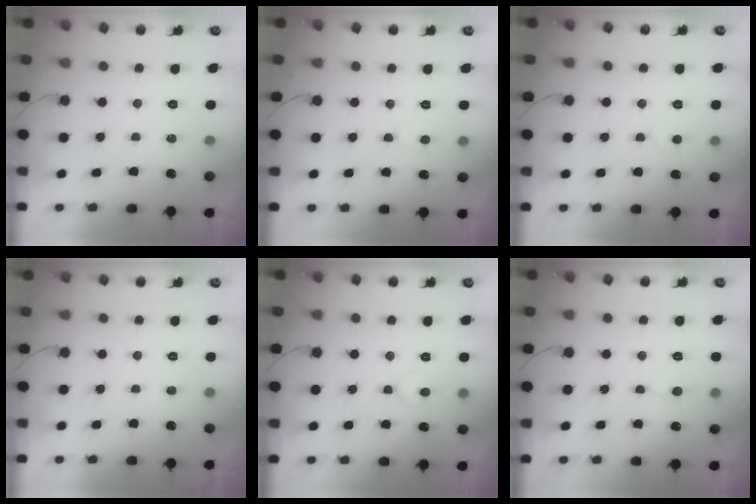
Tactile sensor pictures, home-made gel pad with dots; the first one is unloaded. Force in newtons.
{"total": 3.3, "press": 3.3, "slide": 0.3}
{"total": 2.7, "press": 2.7, "slide": 0.2}
{"total": 0.0}
{"total": 5.3, "press": 5.2, "slide": 0.6}
{"total": 3.2, "press": 3.2, "slide": 0.4}